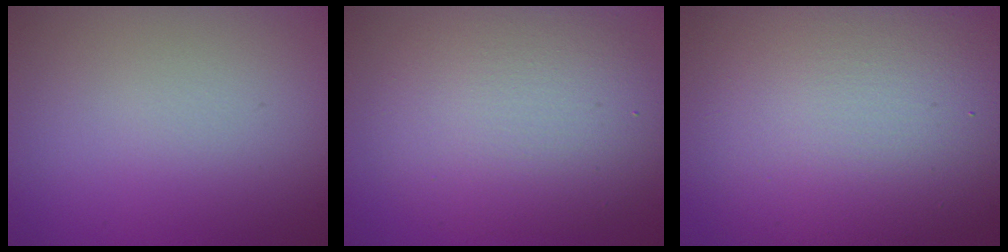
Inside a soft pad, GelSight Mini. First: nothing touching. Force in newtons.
{"total": 7.8, "press": 7.8, "slide": 0.5}
{"total": 13.7, "press": 13.7, "slide": 0.9}